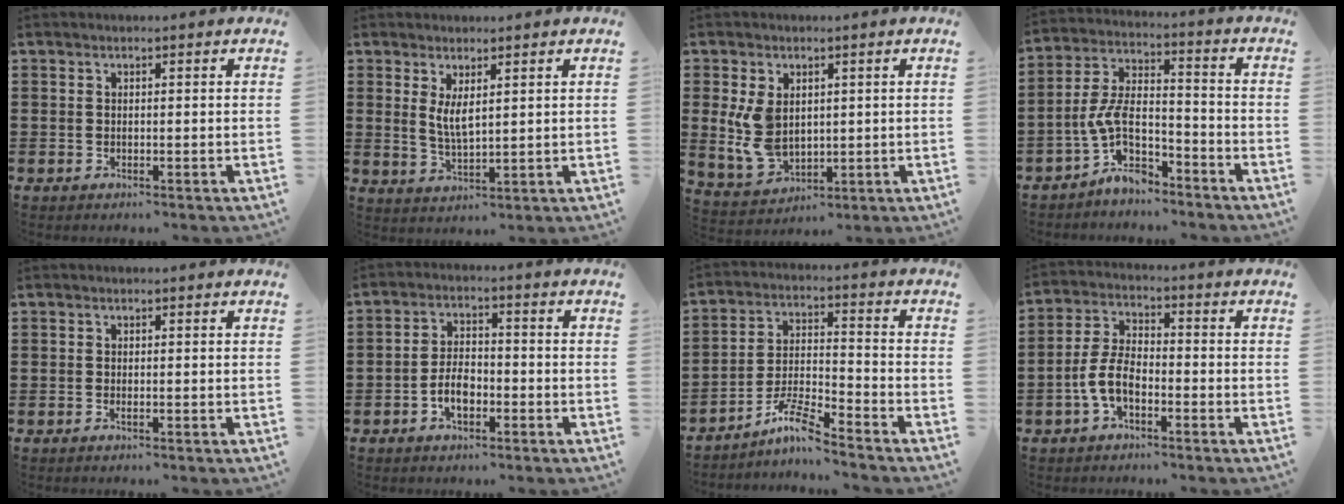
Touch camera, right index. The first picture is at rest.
{"total": 3.7, "force": [1.5, 1.2, 3.1], "torque": [-0.065, 0.002, 0.027]}
{"total": 6.9, "force": [1.3, 4.8, 4.7], "torque": [-0.127, 0.003, 0.021]}
{"total": 7.9, "force": [-5.0, 3.5, 5.1], "torque": [-0.122, -0.006, -0.102]}
{"total": 0.6, "force": [-0.4, -0.1, 0.5], "torque": [-0.009, -0.005, -0.007]}
{"total": 4.8, "force": [-2.0, 2.5, 3.6], "torque": [-0.076, 0.001, -0.039]}
{"total": 7.3, "force": [-6.1, 0.5, 4.1], "torque": [-0.094, -0.006, -0.119]}
{"total": 6.3, "force": [-2.5, 3.1, 4.9], "torque": [-0.118, 0.002, -0.055]}